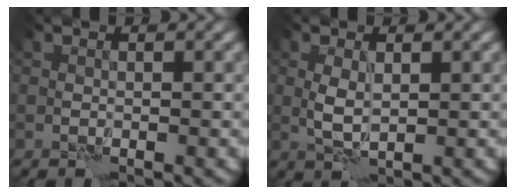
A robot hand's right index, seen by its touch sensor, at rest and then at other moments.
{"total": 2.0, "force": [0.5, 0.9, 1.8], "torque": [-0.042, -0.004, 0.012]}